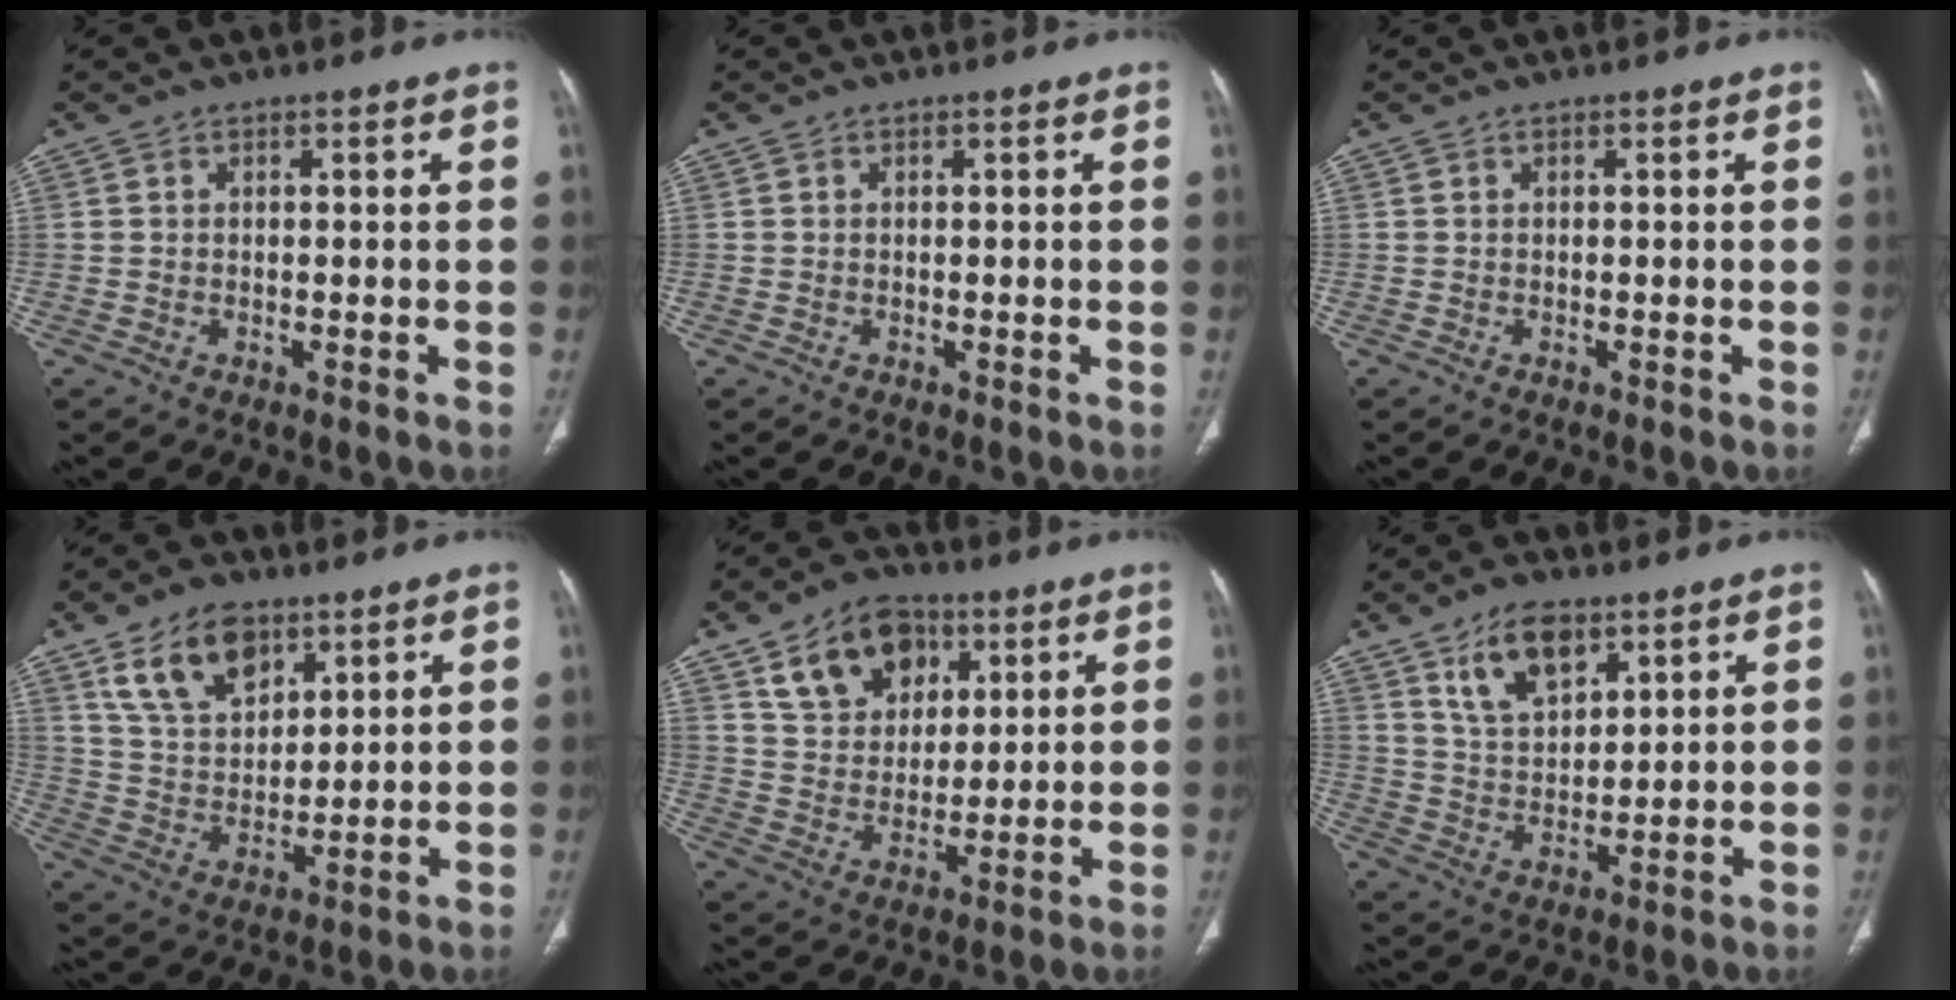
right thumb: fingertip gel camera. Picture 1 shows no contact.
{"total": 0.0}
{"total": 0.0}
{"total": 12.5, "force": [7.2, 7.3, 7.1], "torque": [-0.106, -0.031, 0.143]}
{"total": 14.1, "force": [6.7, 9.9, 7.4], "torque": [-0.090, -0.018, 0.123]}
{"total": 10.5, "force": [6.2, 5.4, 6.5], "torque": [-0.098, -0.032, 0.120]}